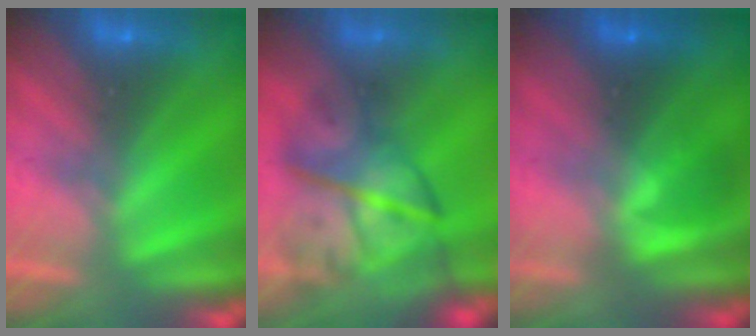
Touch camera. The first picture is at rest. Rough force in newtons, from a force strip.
{"total": 10.5}
{"total": 1.2}